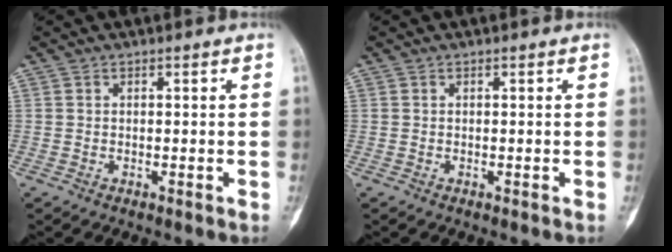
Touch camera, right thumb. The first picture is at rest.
{"total": 0.0}